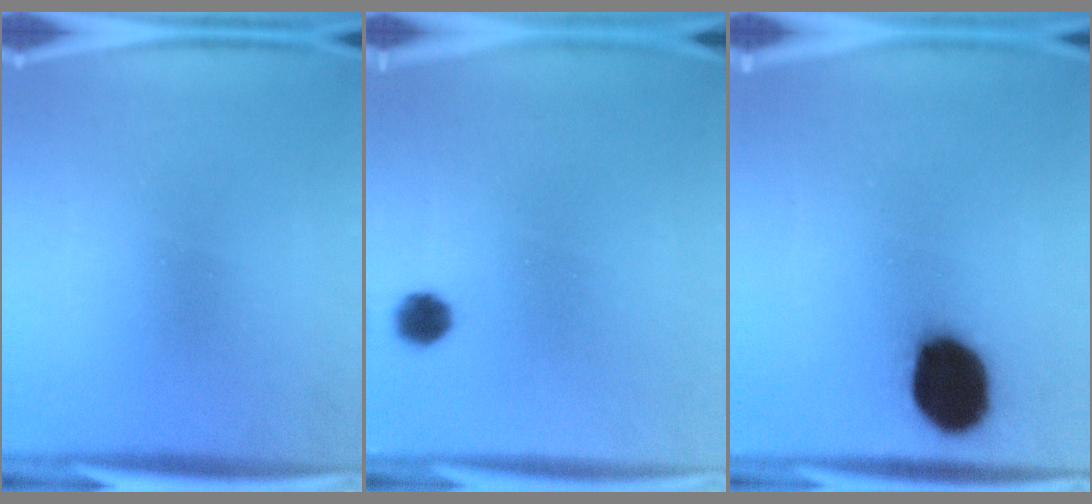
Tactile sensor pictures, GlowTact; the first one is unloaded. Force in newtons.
{"total": 4.2}
{"total": 18.2}